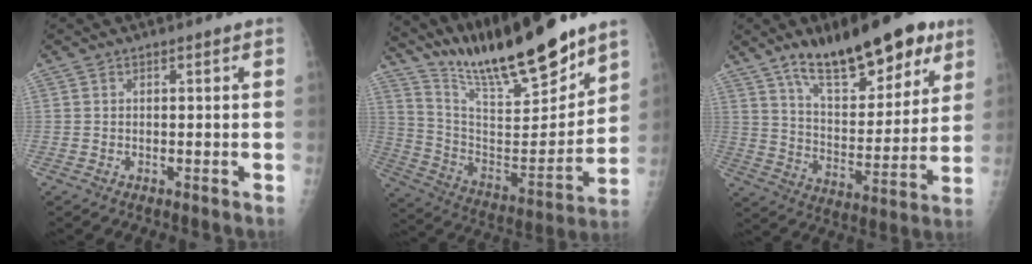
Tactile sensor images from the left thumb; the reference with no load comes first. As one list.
[{"total": 22.4, "force": [18.7, 3.8, 11.7], "torque": [-0.166, -0.104, 0.330]}, {"total": 22.8, "force": [14.6, 9.3, 14.9], "torque": [-0.177, -0.059, 0.237]}]